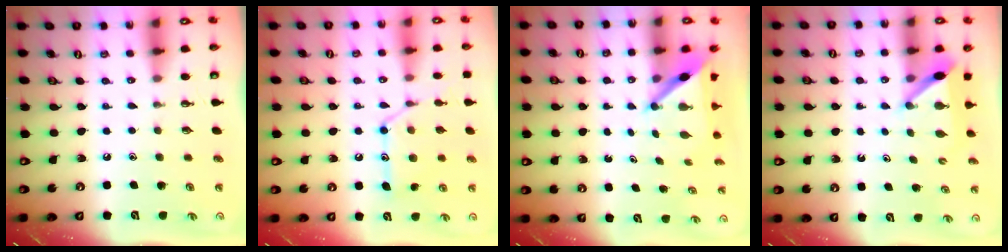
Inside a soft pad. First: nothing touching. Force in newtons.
{"total": 13.6, "press": 13.6, "slide": 1.1}
{"total": 5.5, "press": 5.5, "slide": 0.2}
{"total": 6.0, "press": 6.0, "slide": 0.5}